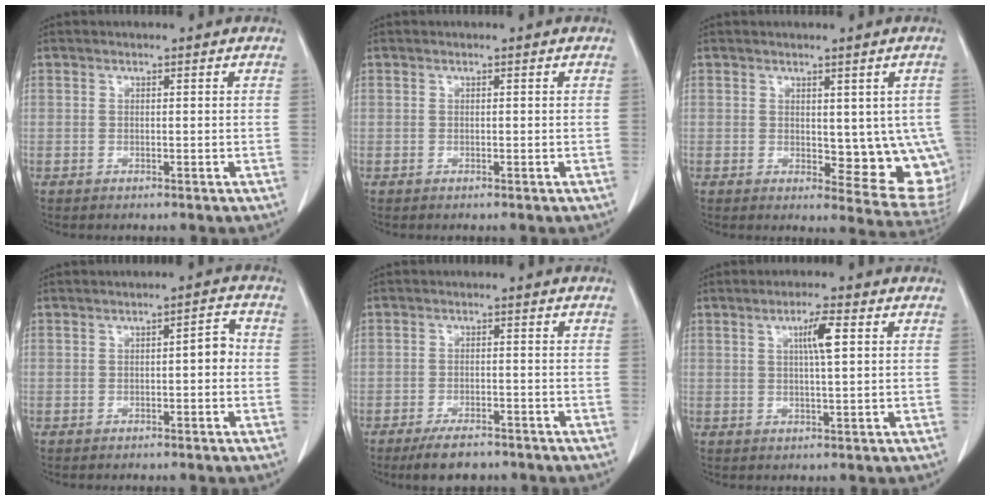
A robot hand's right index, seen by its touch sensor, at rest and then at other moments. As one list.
[{"total": 0.0}, {"total": 10.3, "force": [0.2, 4.8, 9.1], "torque": [-0.084, -0.017, 0.011]}, {"total": 3.0, "force": [-0.3, 0.9, 2.8], "torque": [-0.034, 0.012, -0.005]}, {"total": 5.5, "force": [-4.4, 1.9, 2.8], "torque": [-0.048, -0.004, -0.069]}, {"total": 4.3, "force": [1.3, 0.1, 4.1], "torque": [-0.070, 0.001, 0.022]}]